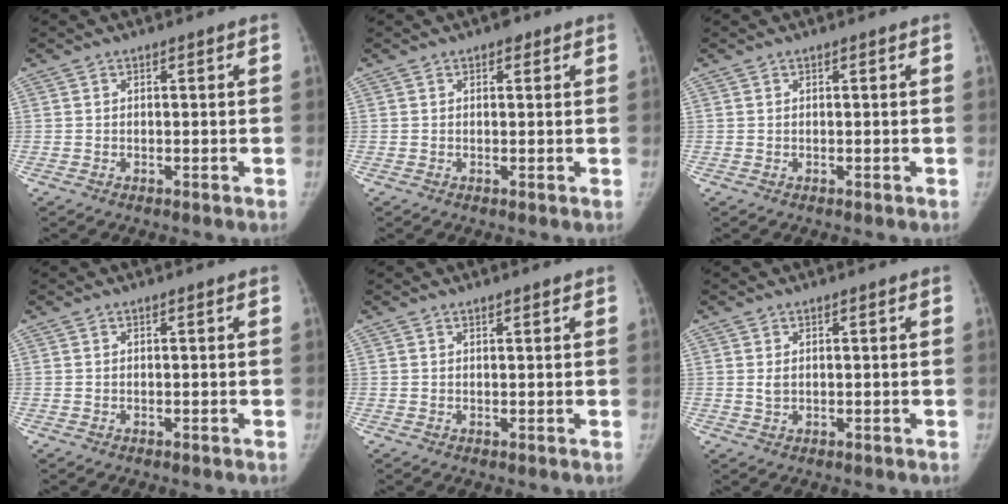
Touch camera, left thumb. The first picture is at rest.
{"total": 1.7, "force": [1.0, 1.0, 0.9], "torque": [-0.002, -0.002, 0.009]}
{"total": 0.0}
{"total": 0.0}
{"total": 0.8, "force": [0.7, 0.1, 0.3], "torque": [-0.003, -0.005, 0.013]}
{"total": 1.4, "force": [0.4, 0.8, 1.0], "torque": [-0.018, -0.003, 0.012]}